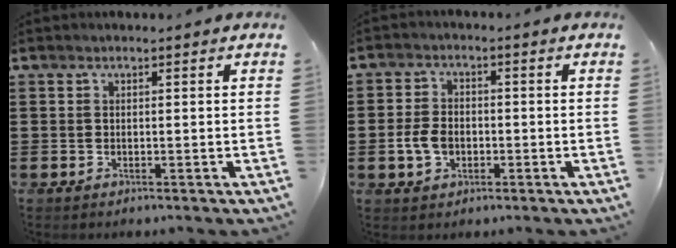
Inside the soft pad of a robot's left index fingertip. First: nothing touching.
{"total": 4.6, "force": [-1.1, 3.1, 3.2], "torque": [-0.083, -0.001, -0.026]}